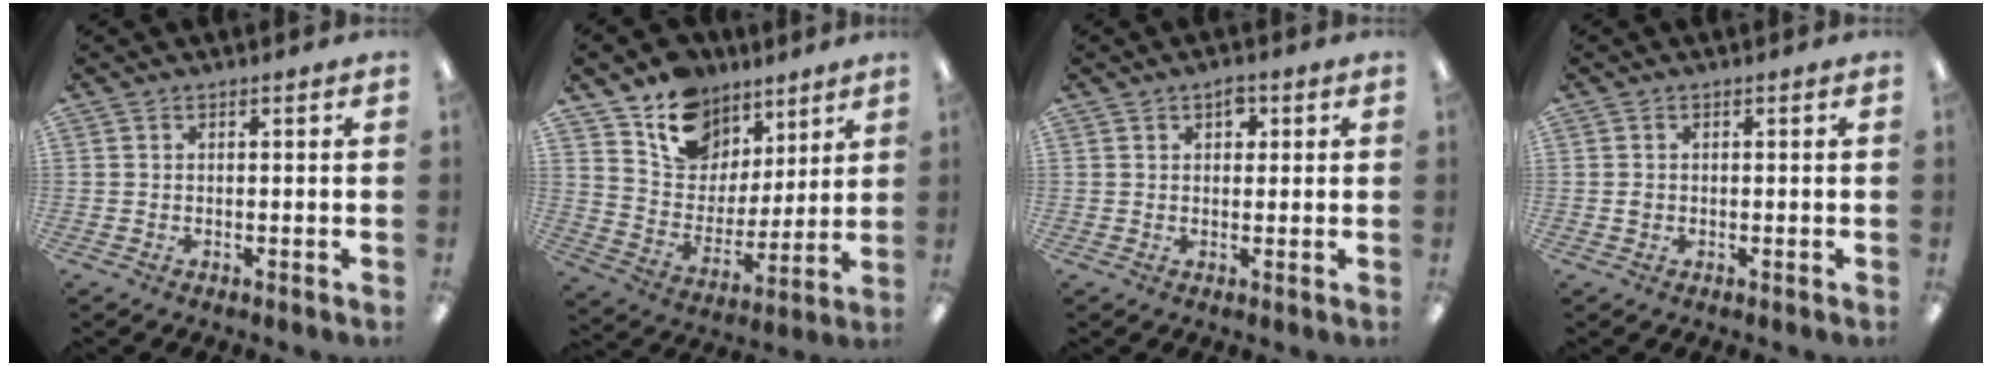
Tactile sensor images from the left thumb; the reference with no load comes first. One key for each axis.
{"total": 14.2, "fx": 9.9, "fy": 9.6, "fz": 3.4, "tx": -0.076, "ty": -0.070, "tz": 0.193}
{"total": 2.9, "fx": 1.6, "fy": 1.9, "fz": 1.5, "tx": -0.007, "ty": -0.004, "tz": 0.023}
{"total": 0.8, "fx": 0.0, "fy": 0.8, "fz": 0.3, "tx": -0.005, "ty": 0.005, "tz": -0.002}